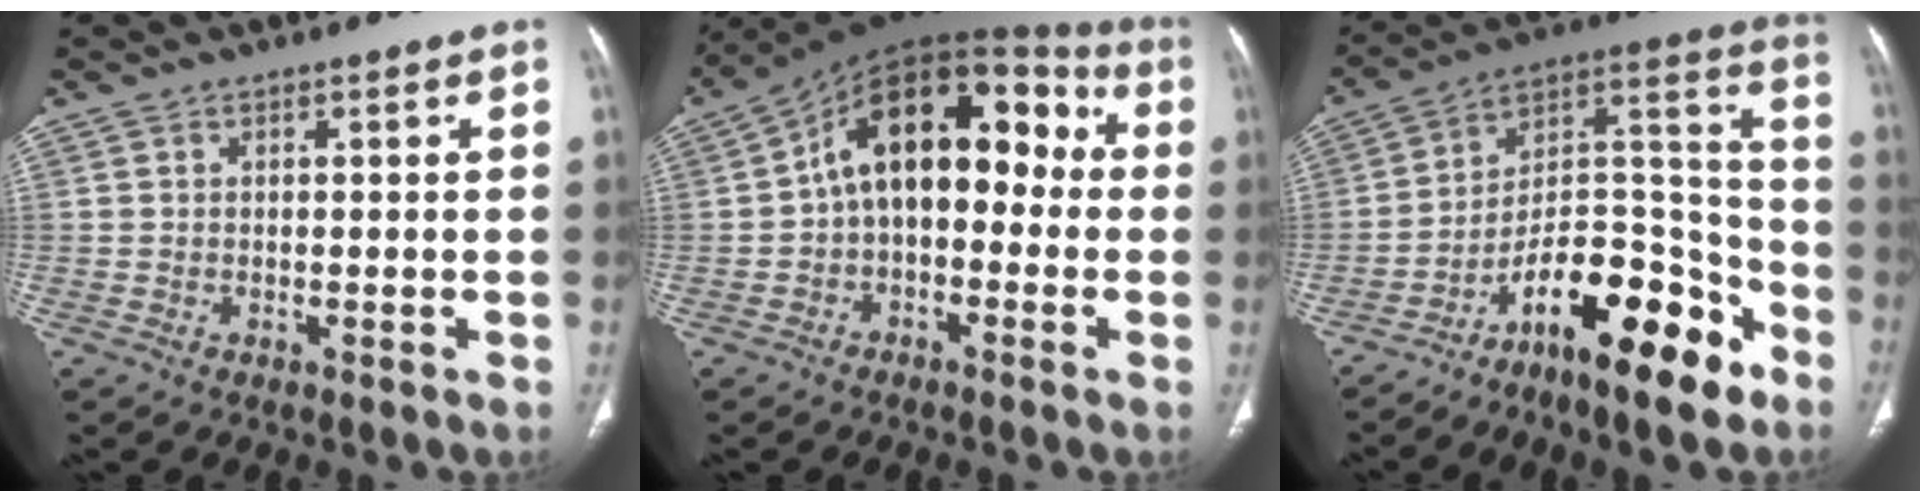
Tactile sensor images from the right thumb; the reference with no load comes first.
{"total": 16.0, "force": [0.0, 9.8, 12.6], "torque": [-0.152, 0.060, -0.015]}
{"total": 19.4, "force": [-11.9, 6.4, 14.0], "torque": [-0.196, 0.104, -0.198]}